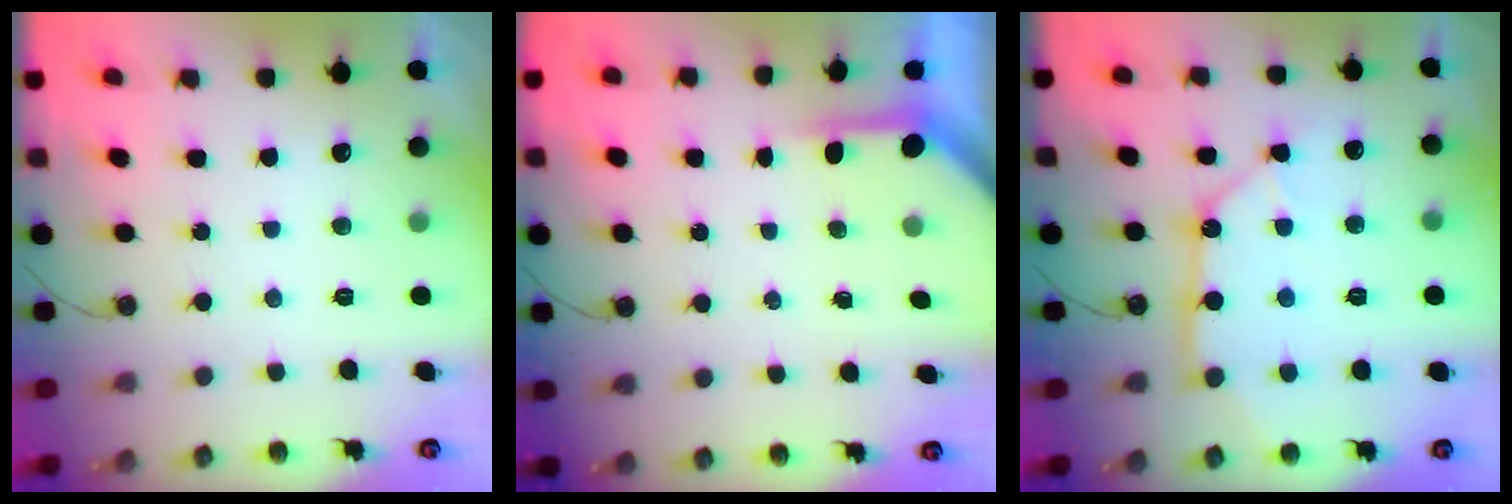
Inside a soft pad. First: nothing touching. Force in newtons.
{"total": 3.5, "press": 3.5, "slide": 0.3}
{"total": 11.4, "press": 11.3, "slide": 1.4}